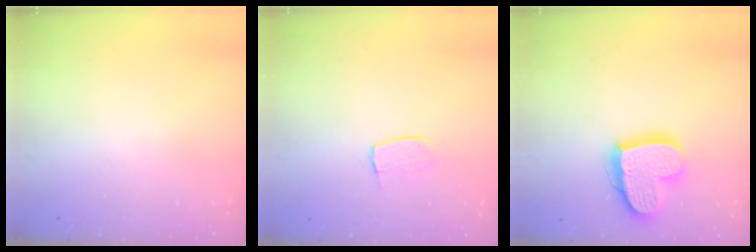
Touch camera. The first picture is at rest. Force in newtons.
{"total": 5.9, "press": 5.9, "slide": 0.3}
{"total": 17.7, "press": 17.7, "slide": 1.5}